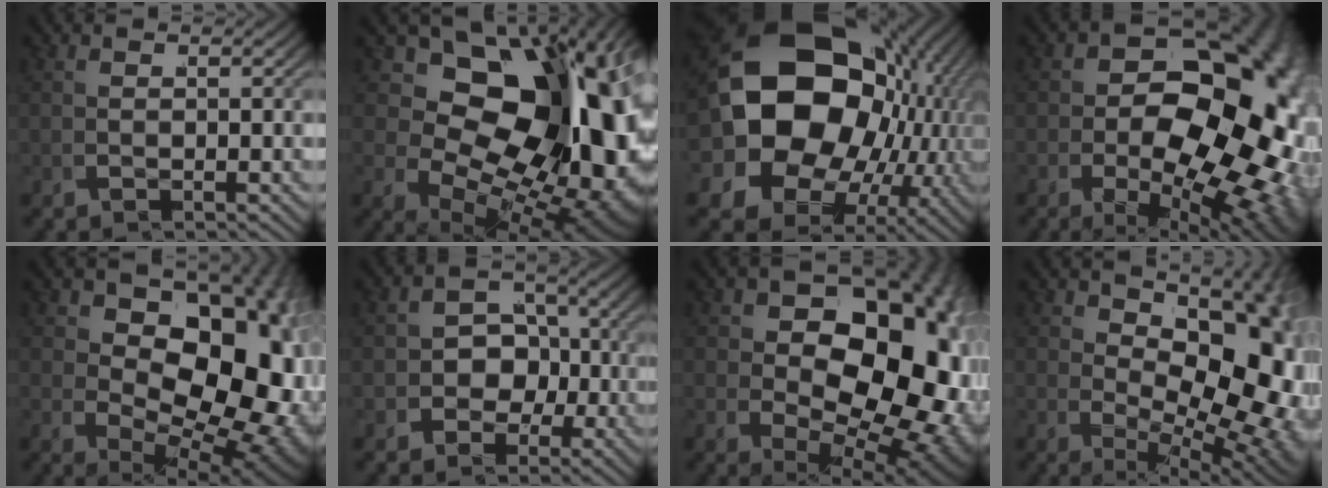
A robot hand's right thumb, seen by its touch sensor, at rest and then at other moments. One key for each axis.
{"total": 25.9, "fx": -0.1, "fy": 16.3, "fz": 20.1, "tx": -0.319, "ty": -0.061, "tz": 0.036}
{"total": 28.3, "fx": 1.3, "fy": 21.2, "fz": 18.7, "tx": -0.348, "ty": -0.048, "tz": 0.024}
{"total": 22.3, "fx": -1.5, "fy": 14.1, "fz": 17.2, "tx": -0.244, "ty": -0.051, "tz": 0.001}
{"total": 19.2, "fx": 1.0, "fy": 12.5, "fz": 14.6, "tx": -0.227, "ty": -0.067, "tz": 0.051}
{"total": 6.3, "fx": -1.0, "fy": 5.5, "fz": 2.7, "tx": -0.053, "ty": -0.016, "tz": -0.014}
{"total": 21.7, "fx": 0.5, "fy": 14.2, "fz": 16.4, "tx": -0.250, "ty": -0.067, "tz": 0.044}
{"total": 13.1, "fx": 0.2, "fy": 7.4, "fz": 10.8, "tx": -0.164, "ty": -0.052, "tz": 0.039}